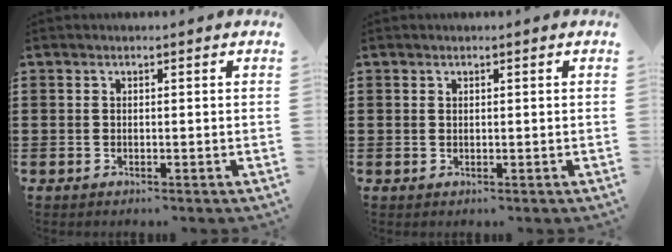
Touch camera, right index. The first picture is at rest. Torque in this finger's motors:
{"motor_torque": [-0.24, -0.28, 0.00, -0.01]}